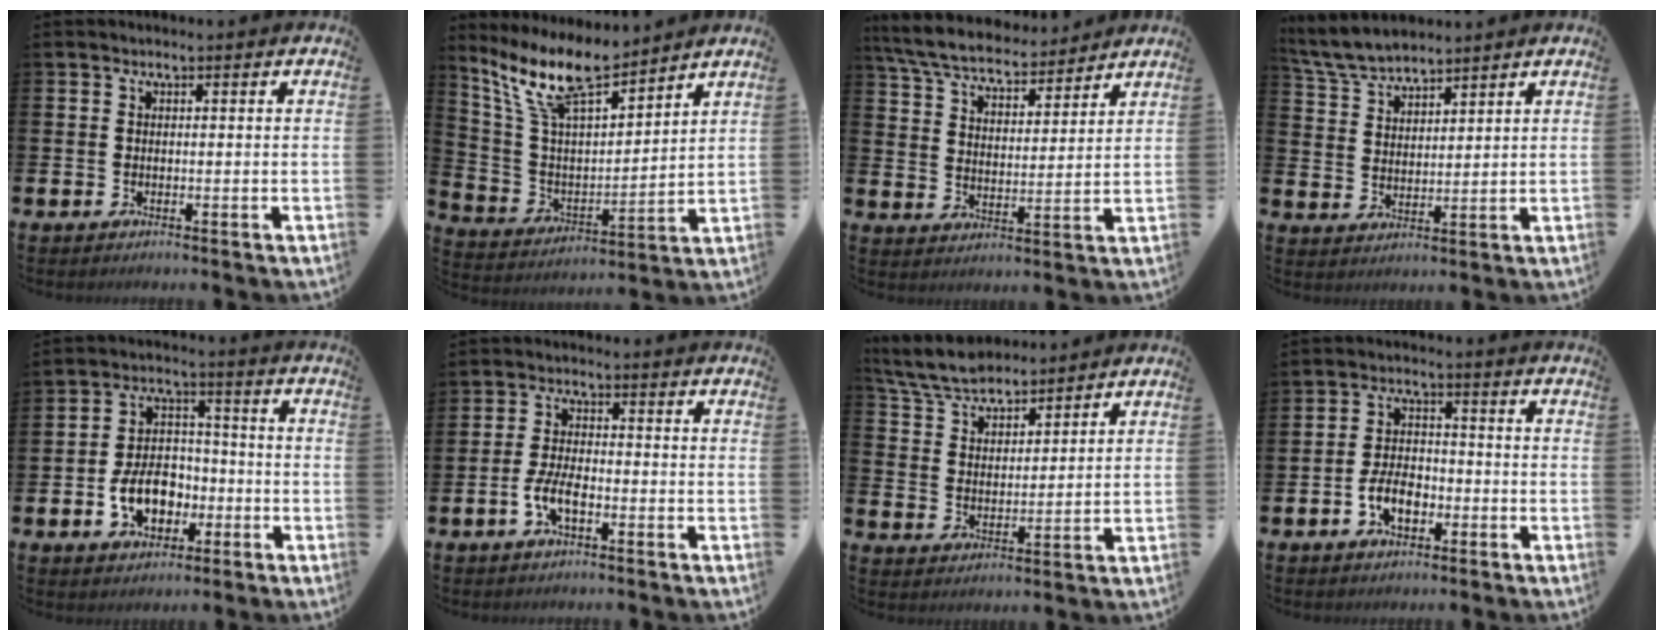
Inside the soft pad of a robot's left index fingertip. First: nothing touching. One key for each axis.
{"total": 10.9, "fx": 9.3, "fy": 2.3, "fz": 5.1, "tx": -0.142, "ty": -0.045, "tz": 0.167}
{"total": 7.2, "fx": 6.7, "fy": 1.5, "fz": 2.0, "tx": -0.073, "ty": -0.035, "tz": 0.120}
{"total": 5.9, "fx": 5.7, "fy": 0.9, "fz": 1.3, "tx": -0.052, "ty": -0.018, "tz": 0.107}
{"total": 7.6, "fx": -2.6, "fy": 5.4, "fz": 4.7, "tx": -0.088, "ty": 0.013, "tz": -0.052}
{"total": 4.1, "fx": -1.7, "fy": 1.6, "fz": 3.4, "tx": -0.079, "ty": 0.006, "tz": -0.033}
{"total": 6.8, "fx": 6.4, "fy": 1.7, "fz": 1.6, "tx": -0.062, "ty": -0.023, "tz": 0.117}
{"total": 4.9, "fx": -2.1, "fy": 2.8, "fz": 3.4, "tx": -0.057, "ty": 0.003, "tz": -0.043}